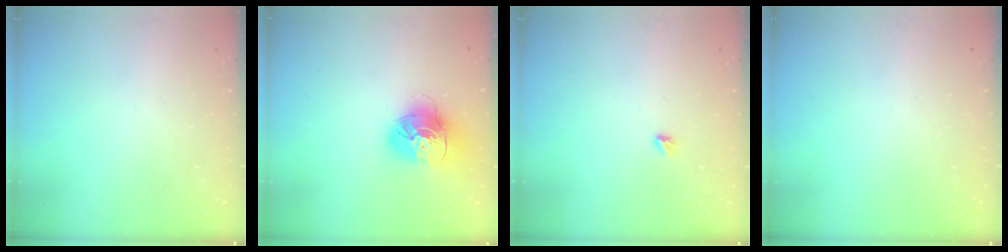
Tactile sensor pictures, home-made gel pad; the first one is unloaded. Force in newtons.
{"total": 16.2, "press": 16.1, "slide": 2.0}
{"total": 2.9, "press": 2.9, "slide": 0.5}
{"total": 0.0}